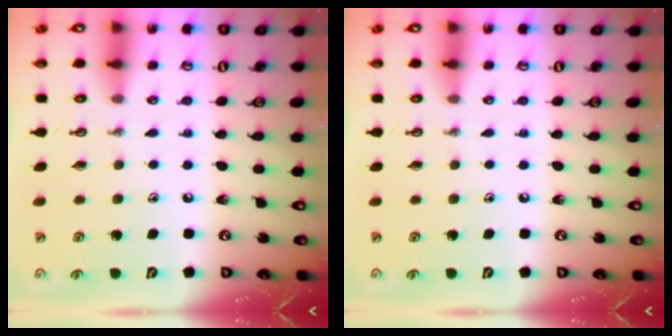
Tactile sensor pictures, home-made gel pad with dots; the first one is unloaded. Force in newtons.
{"total": 0.0}